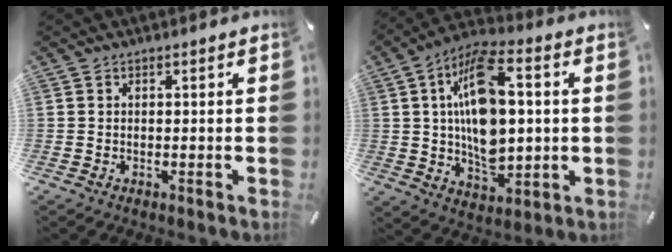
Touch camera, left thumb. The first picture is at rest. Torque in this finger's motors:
{"motor_torque": [1.68, 2.71, 1.43, 0.56, 0.25]}